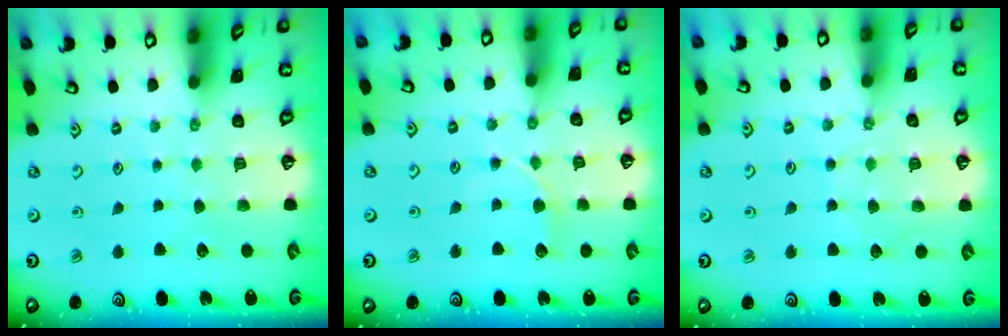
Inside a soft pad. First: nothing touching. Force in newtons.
{"total": 3.5, "press": 3.5, "slide": 0.5}
{"total": 4.6, "press": 4.5, "slide": 0.5}